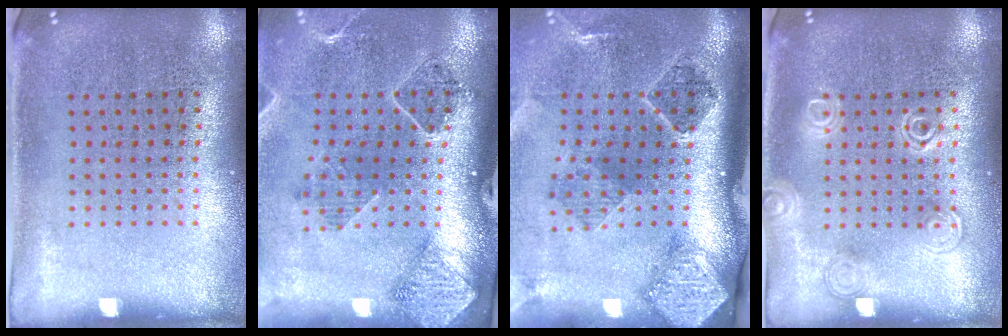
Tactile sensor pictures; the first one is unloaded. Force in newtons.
{"total": 1.5, "press": 1.5, "slide": 0.1}
{"total": 2.9, "press": 1.8, "slide": 2.2}
{"total": 1.9, "press": 1.9, "slide": 0.4}